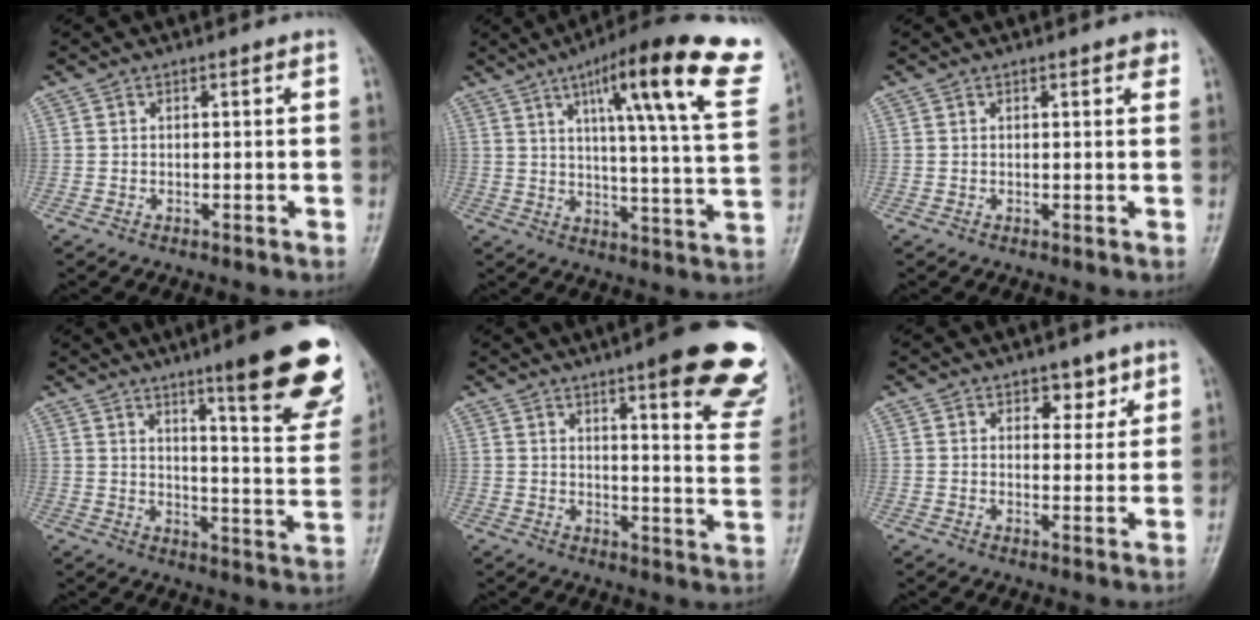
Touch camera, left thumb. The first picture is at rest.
{"total": 23.9, "force": [12.5, 4.2, 20.0], "torque": [-0.261, -0.032, 0.163]}
{"total": 1.8, "force": [1.1, 0.6, 1.3], "torque": [-0.013, -0.002, 0.011]}
{"total": 21.2, "force": [12.6, 3.6, 16.6], "torque": [-0.185, -0.066, 0.170]}
{"total": 21.3, "force": [13.2, 3.8, 16.3], "torque": [-0.180, -0.060, 0.161]}
{"total": 4.3, "force": [2.7, 2.6, 2.0], "torque": [0.003, -0.016, 0.039]}